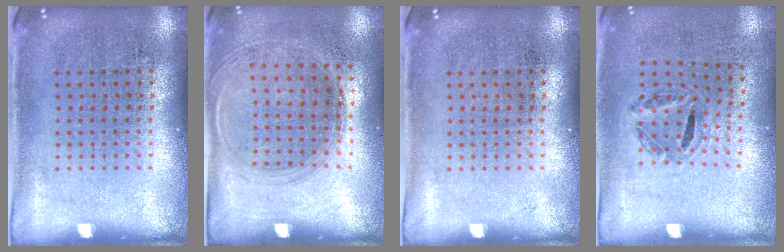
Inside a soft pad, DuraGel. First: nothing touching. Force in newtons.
{"total": 1.4, "press": 1.2, "slide": 0.6}
{"total": 0.0}
{"total": 1.1, "press": 0.6, "slide": 0.9}